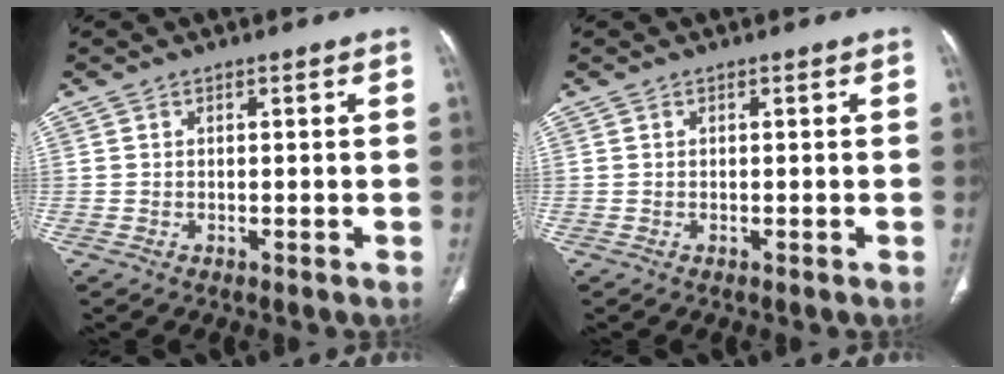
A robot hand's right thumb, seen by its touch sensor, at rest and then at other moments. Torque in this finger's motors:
{"motor_torque": [0.00, 0.00, -0.33, 0.15, 0.00]}